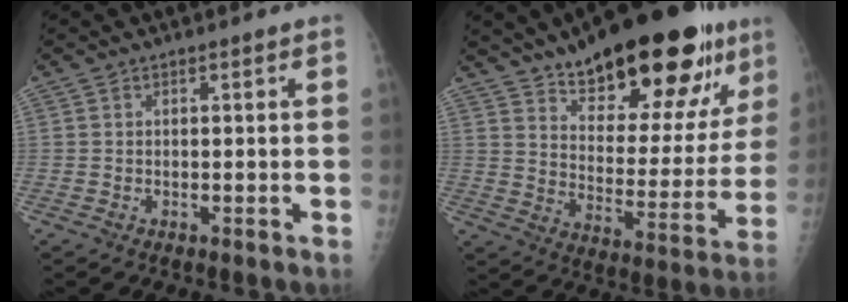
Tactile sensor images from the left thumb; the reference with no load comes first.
{"total": 26.9, "force": [17.3, 10.1, 18.0], "torque": [-0.224, -0.067, 0.259]}